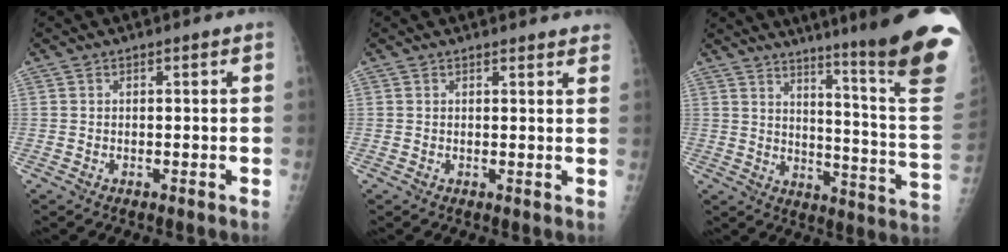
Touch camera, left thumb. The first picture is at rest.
{"total": 4.6, "force": [4.3, 1.1, 1.0], "torque": [0.010, -0.017, 0.035]}
{"total": 25.2, "force": [18.1, 0.2, 17.6], "torque": [-0.207, -0.142, 0.239]}